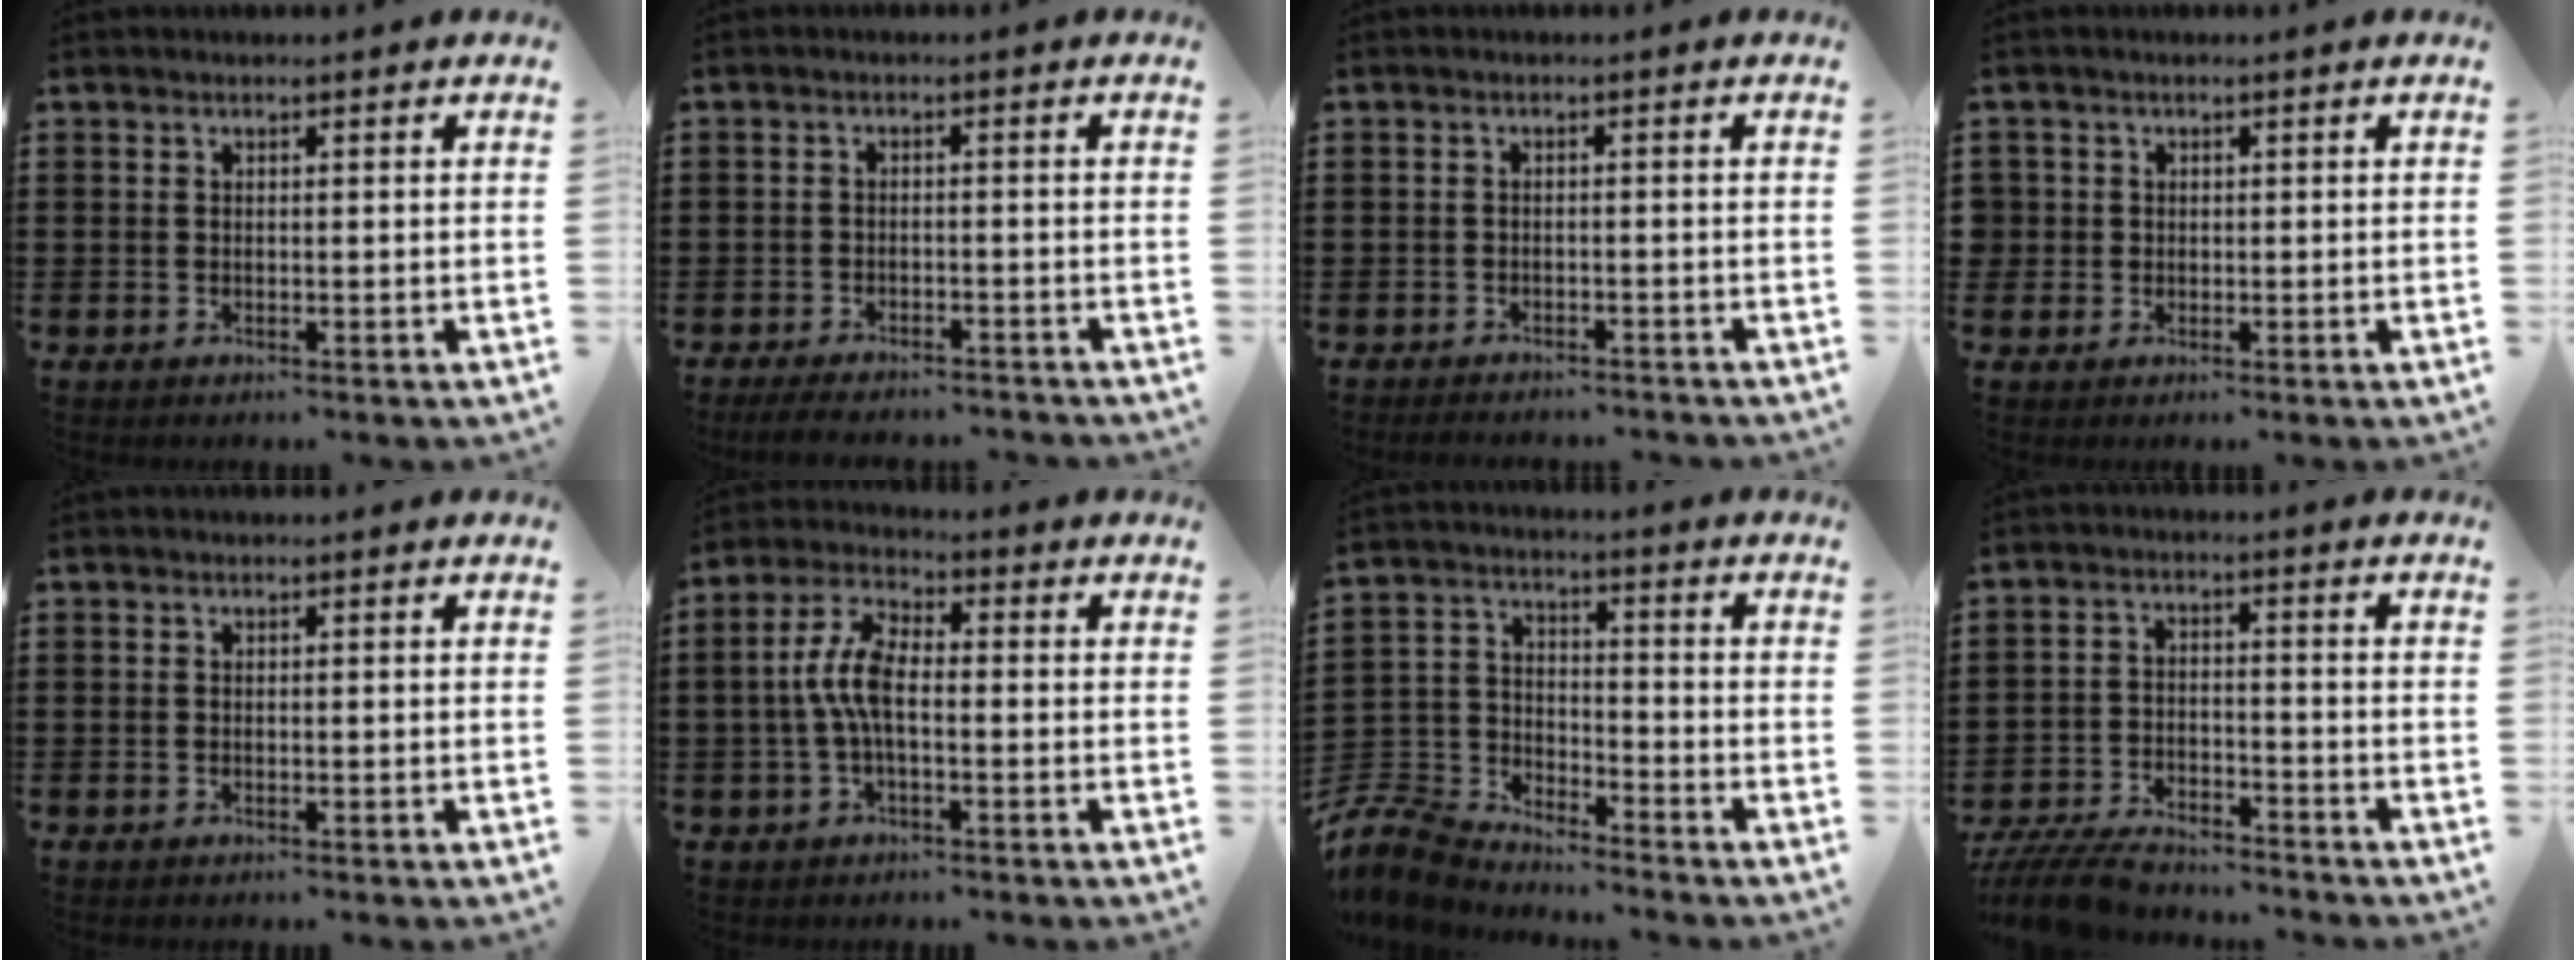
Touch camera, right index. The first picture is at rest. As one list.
[{"total": 2.8, "force": [-2.7, 0.3, 0.7], "torque": [-0.020, -0.001, -0.057]}, {"total": 1.5, "force": [-1.5, 0.2, 0.0], "torque": [-0.006, 0.001, -0.033]}, {"total": 1.5, "force": [0.0, 1.5, 0.1], "torque": [-0.010, 0.008, -0.002]}, {"total": 0.0}, {"total": 6.6, "force": [-0.7, 2.6, 6.0], "torque": [-0.144, -0.002, -0.021]}, {"total": 7.3, "force": [-6.9, 1.9, 1.0], "torque": [-0.052, 0.002, -0.148]}, {"total": 6.6, "force": [-6.2, 1.1, 1.9], "torque": [-0.045, 0.007, -0.122]}]